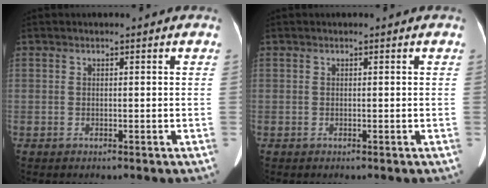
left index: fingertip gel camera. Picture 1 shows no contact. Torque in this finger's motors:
{"motor_torque": [0.04, 0.04, 0.00, 0.02]}